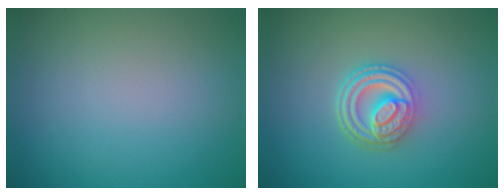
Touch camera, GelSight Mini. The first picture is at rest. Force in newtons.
{"total": 4.8, "press": 3.6, "slide": 3.2}